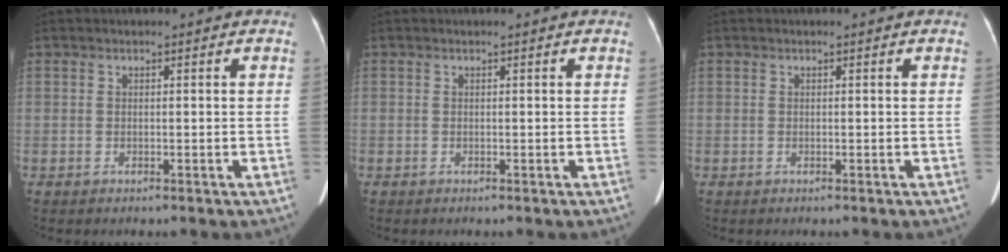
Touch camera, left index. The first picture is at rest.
{"total": 0.0}
{"total": 0.0}